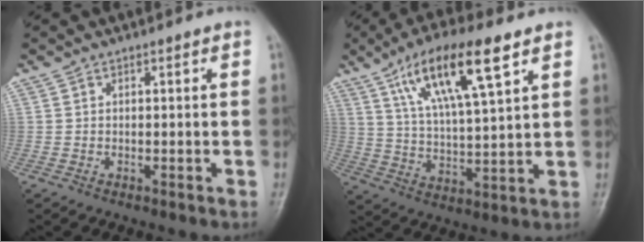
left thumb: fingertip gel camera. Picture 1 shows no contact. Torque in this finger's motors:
{"motor_torque": [1.76, 1.74, 1.84, -0.93, 0.33]}